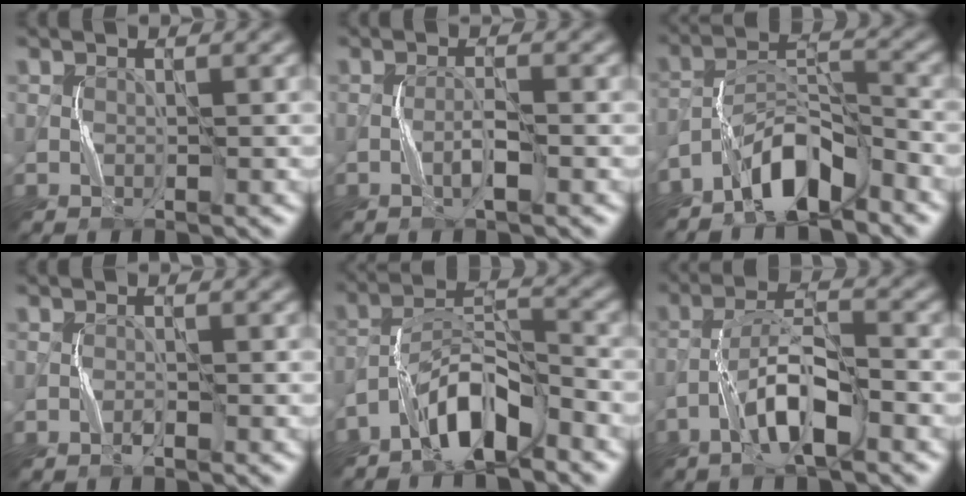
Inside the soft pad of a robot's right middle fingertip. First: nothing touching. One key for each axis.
{"total": 1.8, "fx": -0.9, "fy": 0.1, "fz": 1.5, "tx": -0.031, "ty": 0.007, "tz": -0.018}
{"total": 6.5, "fx": -4.9, "fy": 2.1, "fz": 3.8, "tx": -0.064, "ty": 0.007, "tz": -0.094}
{"total": 0.8, "fx": -0.7, "fy": 0.1, "fz": 0.4, "tx": -0.010, "ty": 0.004, "tz": -0.013}
{"total": 6.2, "fx": -4.5, "fy": 1.9, "fz": 3.8, "tx": -0.069, "ty": 0.009, "tz": -0.088}
{"total": 5.8, "fx": -3.0, "fy": 1.3, "fz": 4.8, "tx": -0.091, "ty": 0.016, "tz": -0.058}